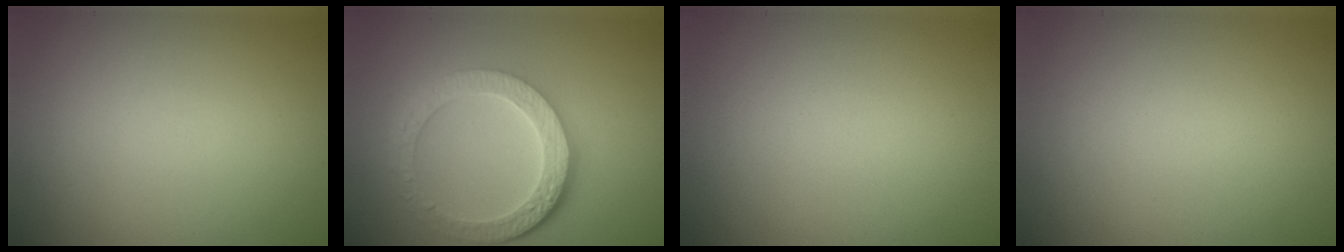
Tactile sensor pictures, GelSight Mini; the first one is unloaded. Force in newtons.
{"total": 6.3, "press": 4.6, "slide": 4.2}
{"total": 0.0}
{"total": 0.0}